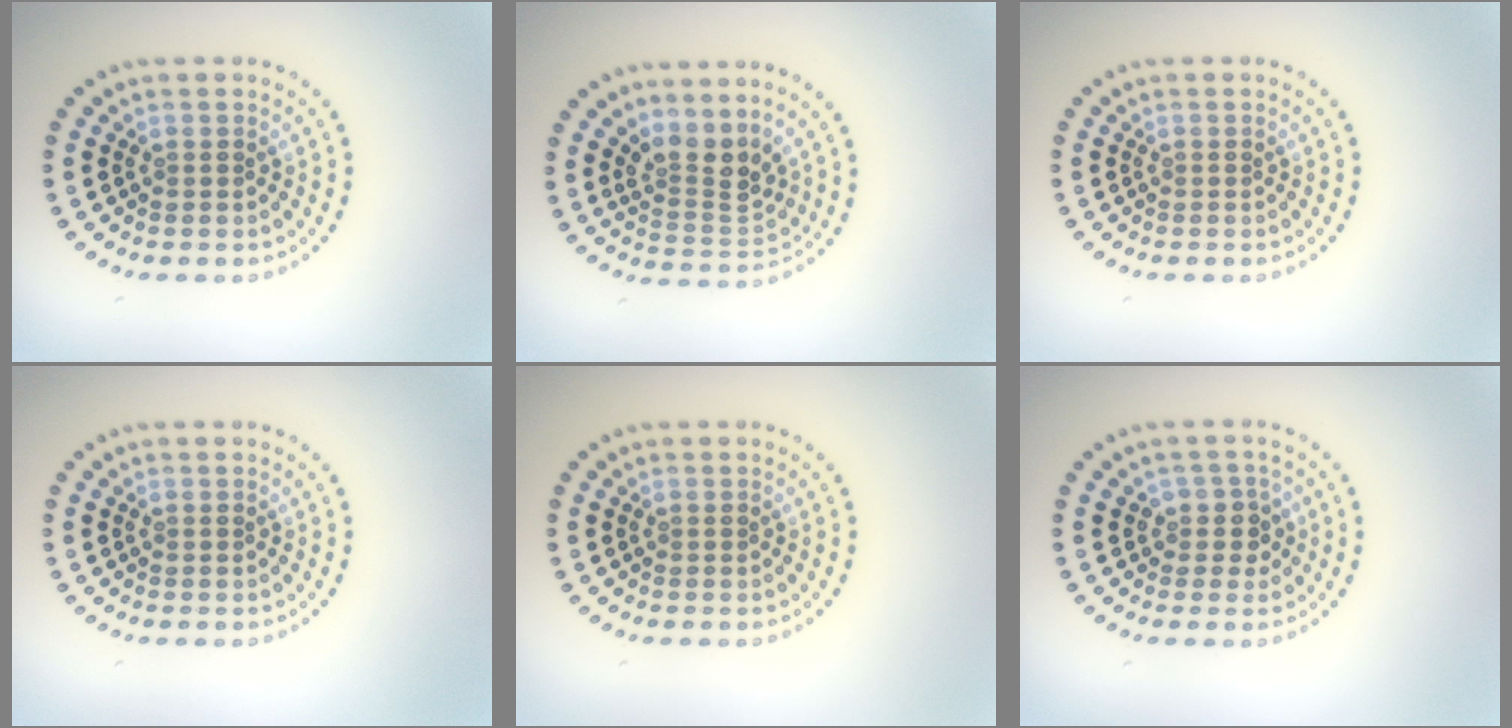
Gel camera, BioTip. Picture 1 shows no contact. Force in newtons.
{"total": 3.2, "press": 2.4, "slide": 2.0}
{"total": 0.0}
{"total": 0.0}
{"total": 0.0}
{"total": 1.9, "press": 1.6, "slide": 1.1}